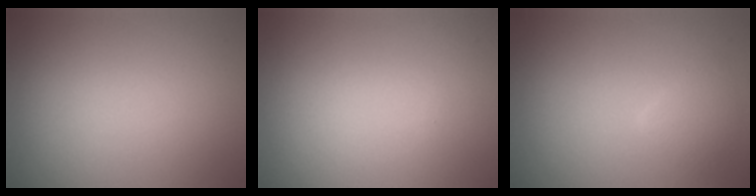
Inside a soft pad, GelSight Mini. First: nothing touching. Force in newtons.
{"total": 0.0}
{"total": 1.6, "press": 1.6, "slide": 0.1}